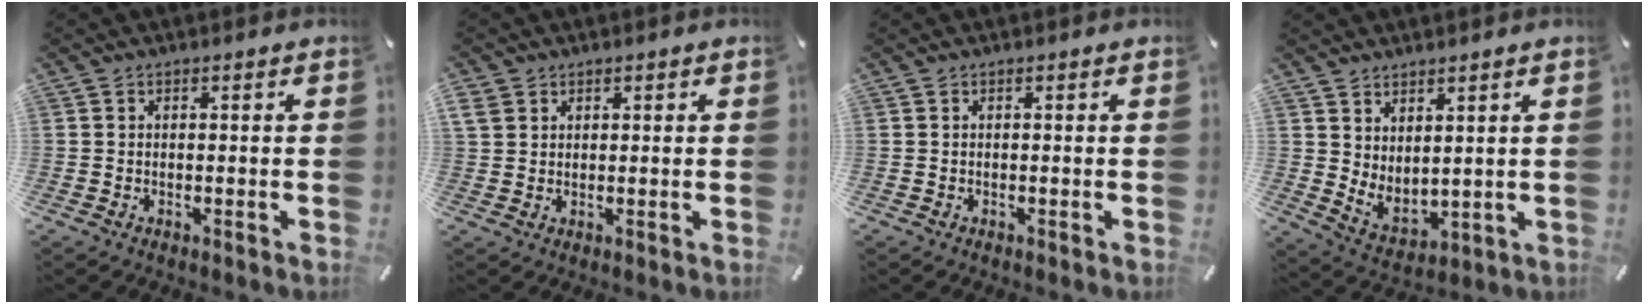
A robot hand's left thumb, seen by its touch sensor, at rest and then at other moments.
{"total": 2.9, "force": [1.5, 2.4, 0.8], "torque": [-0.018, 0.003, 0.029]}
{"total": 0.0}
{"total": 4.8, "force": [4.4, 2.0, 0.2], "torque": [-0.017, -0.042, 0.085]}